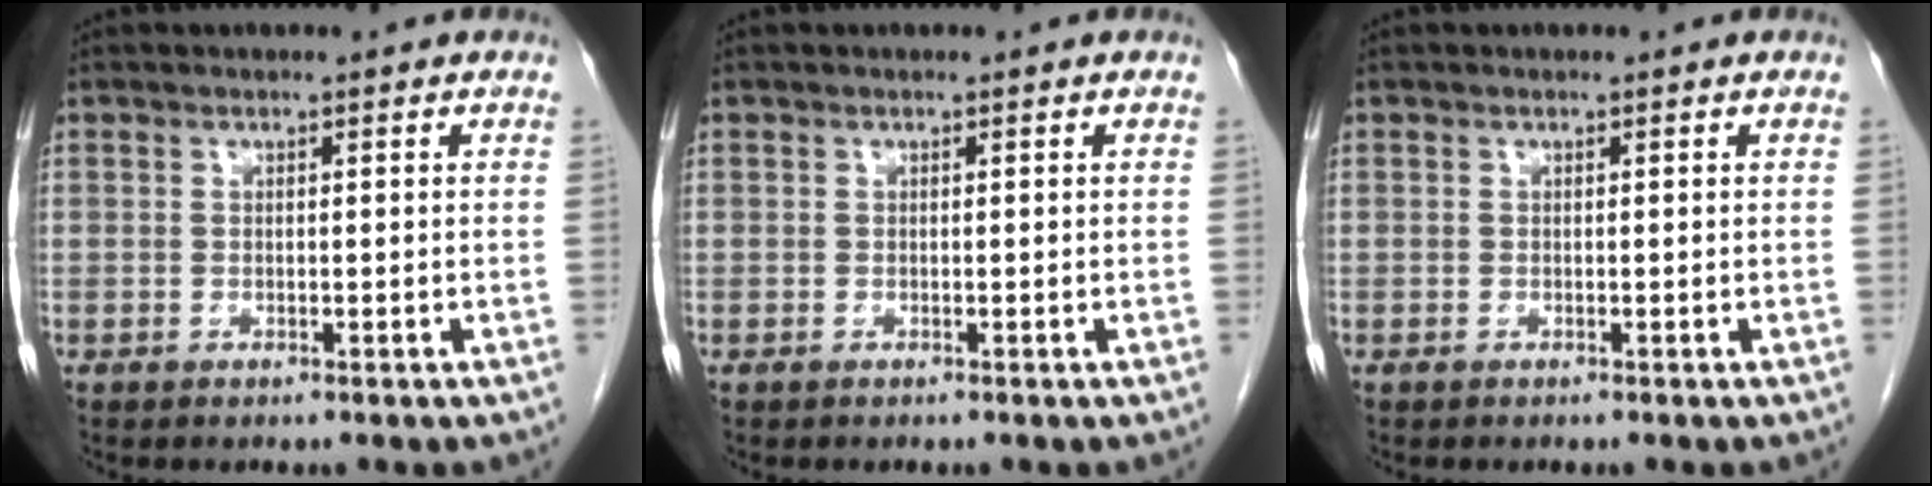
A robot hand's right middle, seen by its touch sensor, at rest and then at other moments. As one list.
[{"total": 0.0}, {"total": 0.0}]